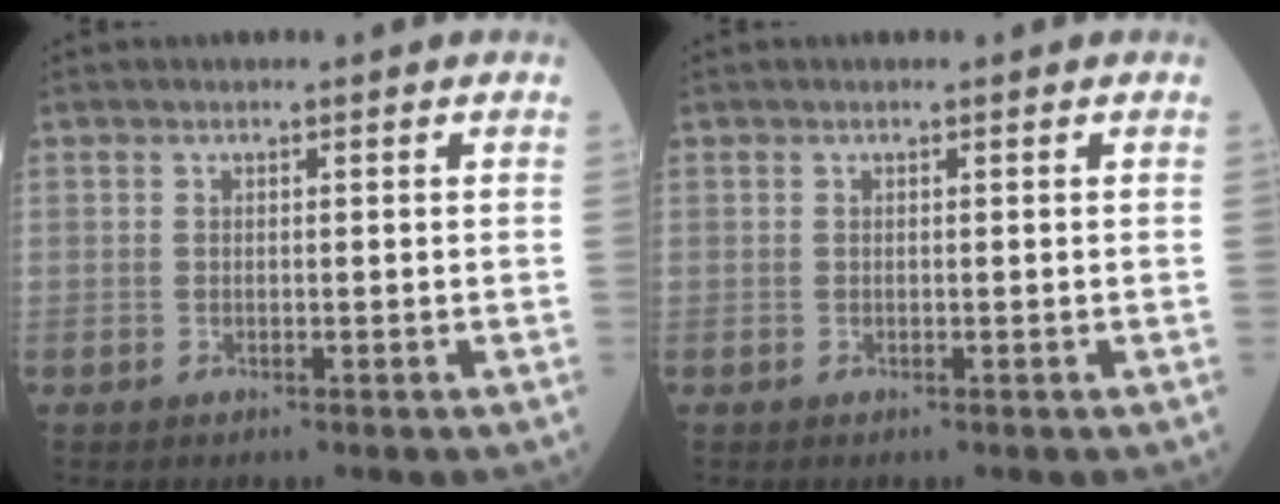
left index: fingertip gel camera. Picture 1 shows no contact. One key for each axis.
{"total": 0.0}